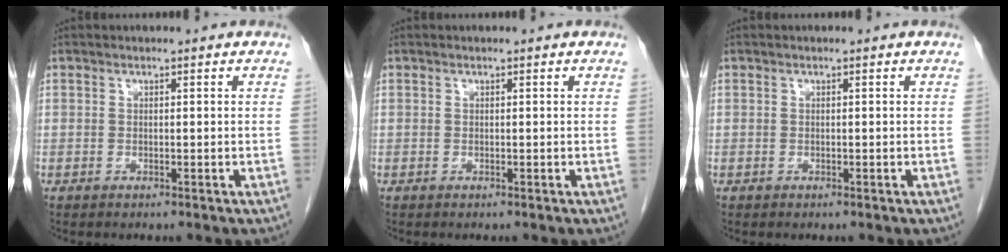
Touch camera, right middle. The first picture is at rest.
{"total": 0.0}
{"total": 0.0}